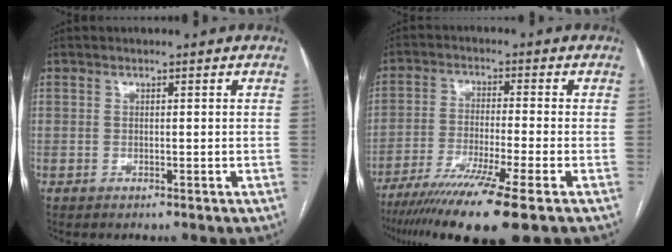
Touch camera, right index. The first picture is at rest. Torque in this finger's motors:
{"motor_torque": [1.18, -0.96, 0.76, 0.21]}